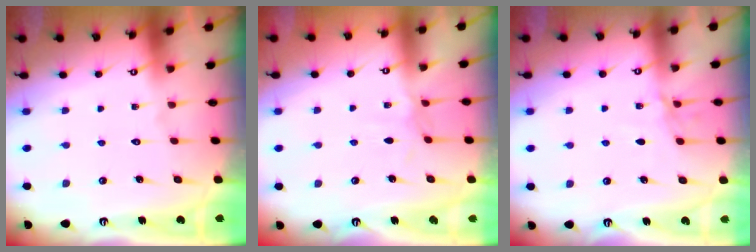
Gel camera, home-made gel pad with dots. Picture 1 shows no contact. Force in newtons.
{"total": 2.0, "press": 2.0, "slide": 0.5}
{"total": 6.3, "press": 6.3, "slide": 0.6}